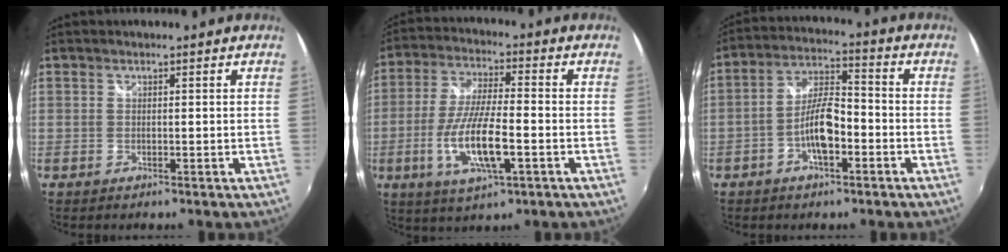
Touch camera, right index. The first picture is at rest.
{"total": 13.1, "force": [-4.0, 3.3, 12.0], "torque": [-0.243, -0.012, -0.074]}
{"total": 8.5, "force": [-3.4, 2.8, 7.2], "torque": [-0.146, 0.014, -0.059]}